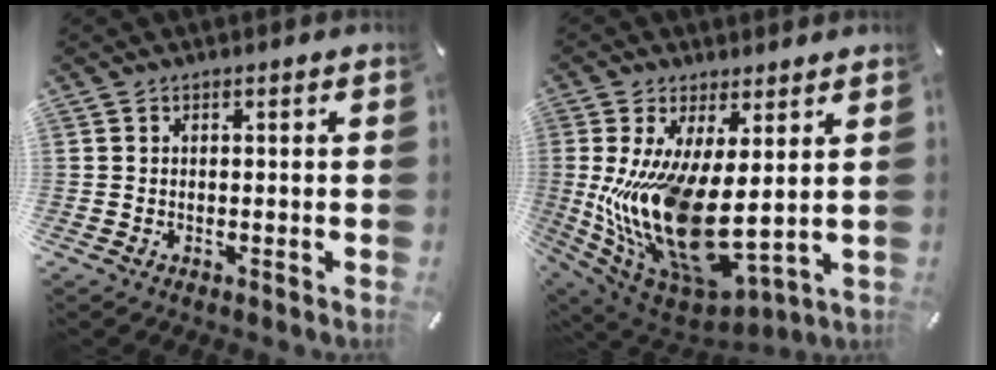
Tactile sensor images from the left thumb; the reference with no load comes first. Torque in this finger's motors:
{"motor_torque": [1.76, 3.25, 2.77, 0.00, 1.05]}